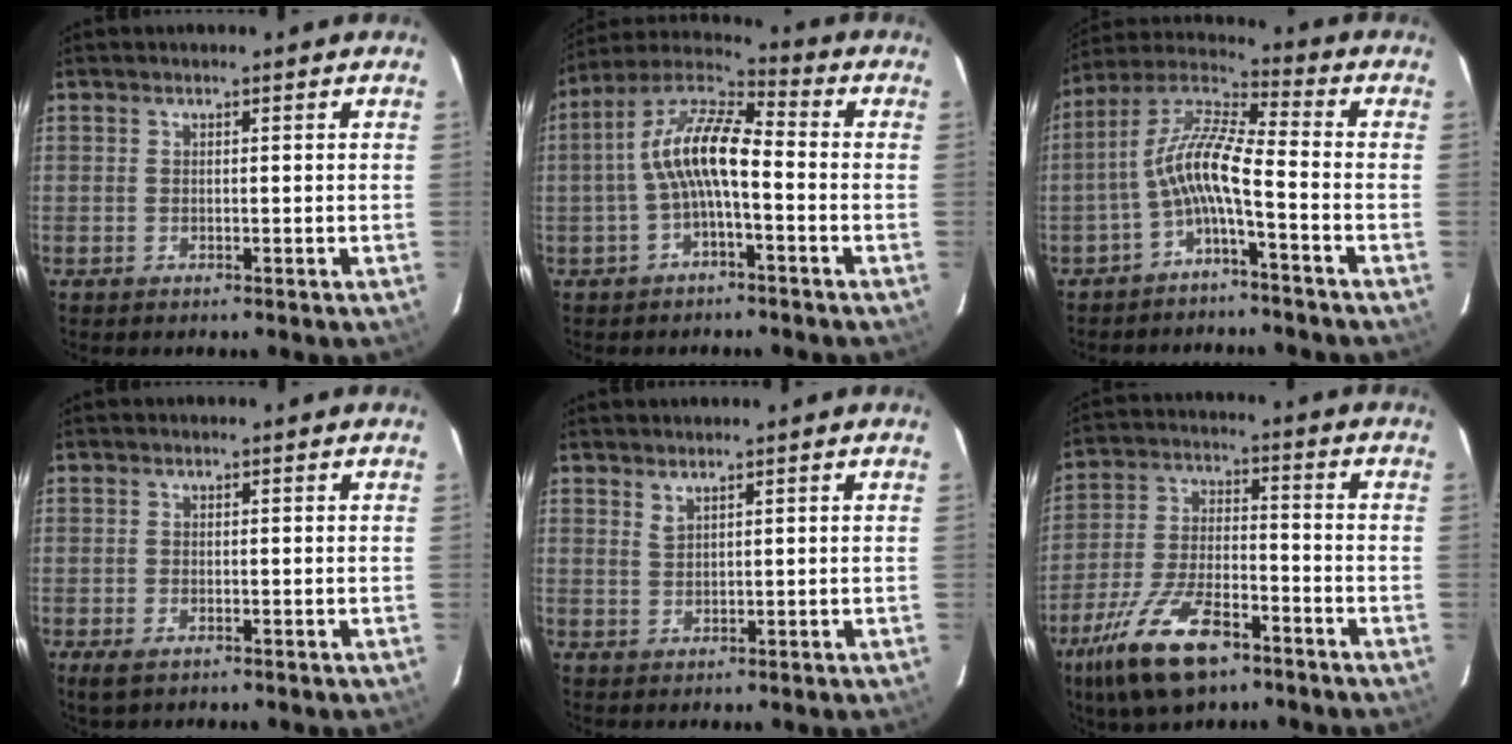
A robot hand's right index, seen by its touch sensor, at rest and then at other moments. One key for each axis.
{"total": 10.5, "fx": -2.0, "fy": 3.2, "fz": 9.8, "tx": -0.203, "ty": 0.021, "tz": -0.041}
{"total": 9.6, "fx": -3.5, "fy": 1.3, "fz": 8.8, "tx": -0.196, "ty": 0.018, "tz": -0.071}
{"total": 2.7, "fx": -1.7, "fy": 1.2, "fz": 1.7, "tx": -0.037, "ty": -0.010, "tz": -0.030}
{"total": 1.2, "fx": 1.1, "fy": 0.1, "fz": 0.5, "tx": -0.009, "ty": 0.000, "tz": 0.022}
{"total": 15.9, "fx": -10.0, "fy": 6.3, "fz": 10.6, "tx": -0.229, "ty": -0.023, "tz": -0.182}